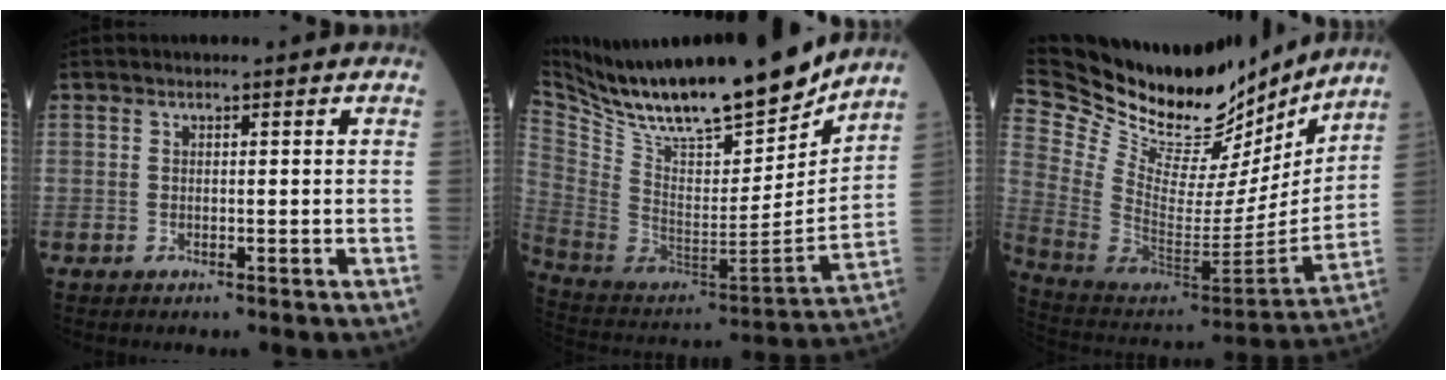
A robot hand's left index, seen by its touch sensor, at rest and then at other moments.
{"total": 26.1, "force": [22.2, 4.4, 12.8], "torque": [-0.239, -0.030, 0.364]}
{"total": 30.2, "force": [26.1, 7.9, 13.0], "torque": [-0.249, -0.040, 0.408]}